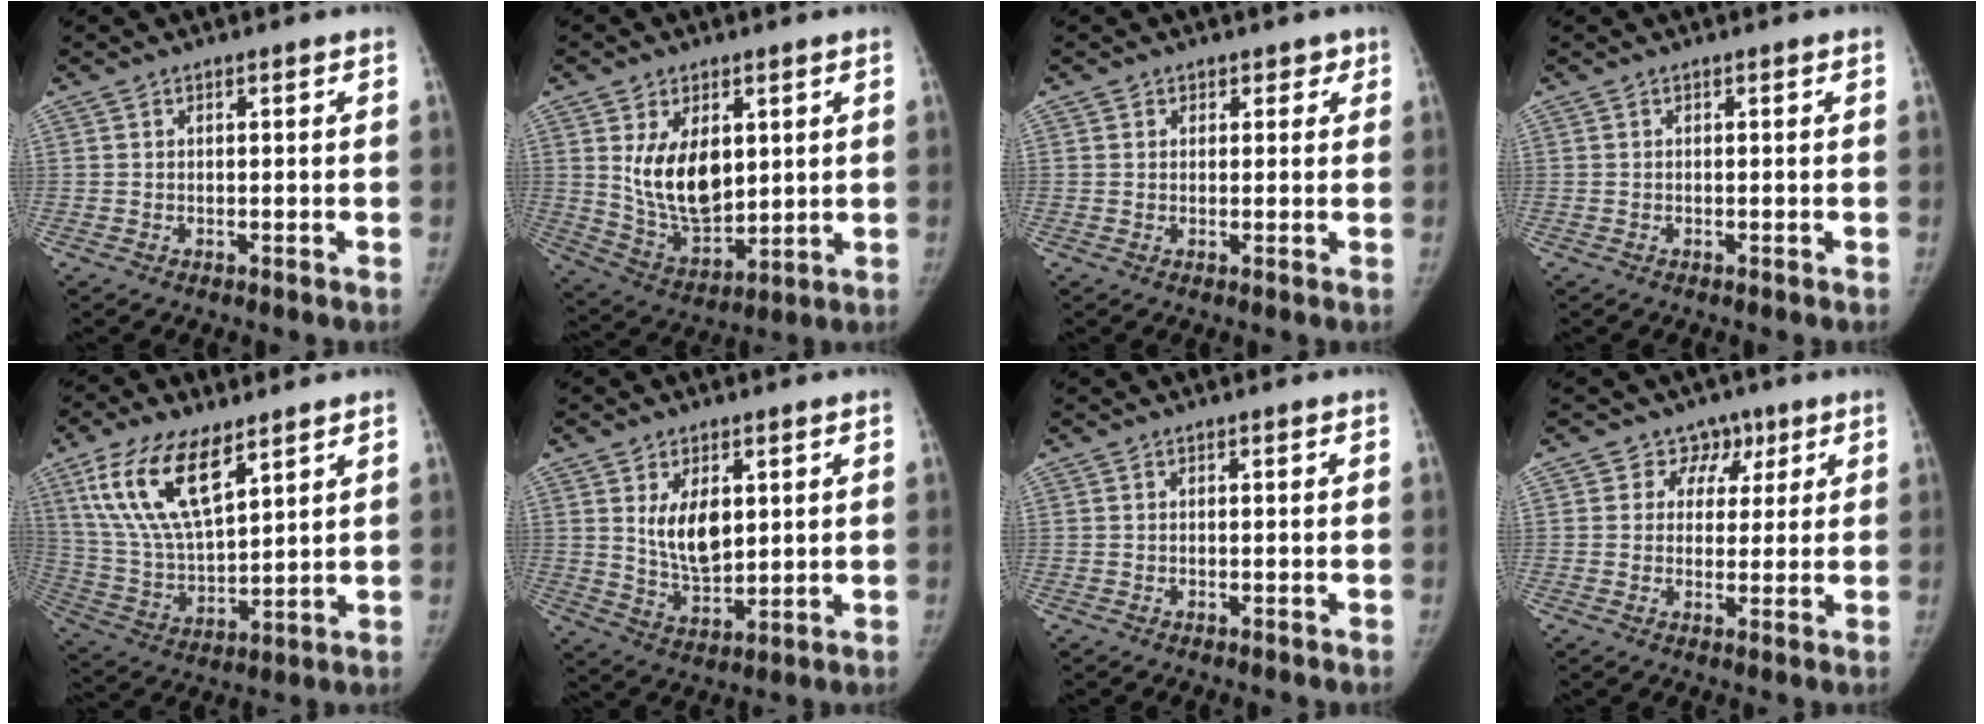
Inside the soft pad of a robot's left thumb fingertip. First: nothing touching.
{"total": 13.2, "force": [3.1, 7.9, 10.1], "torque": [-0.142, -0.026, 0.076]}
{"total": 2.6, "force": [1.5, 2.1, 0.3], "torque": [0.030, -0.005, 0.012]}
{"total": 0.0}
{"total": 16.9, "force": [9.3, 7.1, 12.3], "torque": [-0.221, -0.033, 0.185]}
{"total": 9.2, "force": [2.6, 5.2, 7.1], "torque": [-0.098, -0.024, 0.060]}
{"total": 0.0}
{"total": 5.4, "force": [2.7, 4.6, 0.5], "torque": [0.031, -0.005, 0.035]}